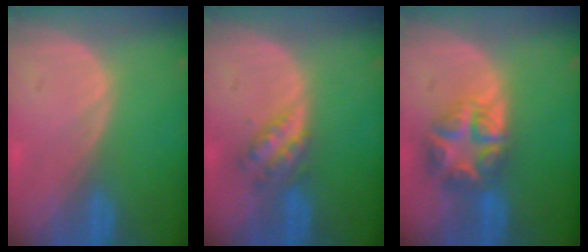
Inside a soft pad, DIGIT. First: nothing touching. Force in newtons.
{"total": 4.0, "press": 4.0, "slide": 0.3}
{"total": 8.0, "press": 6.9, "slide": 4.0}